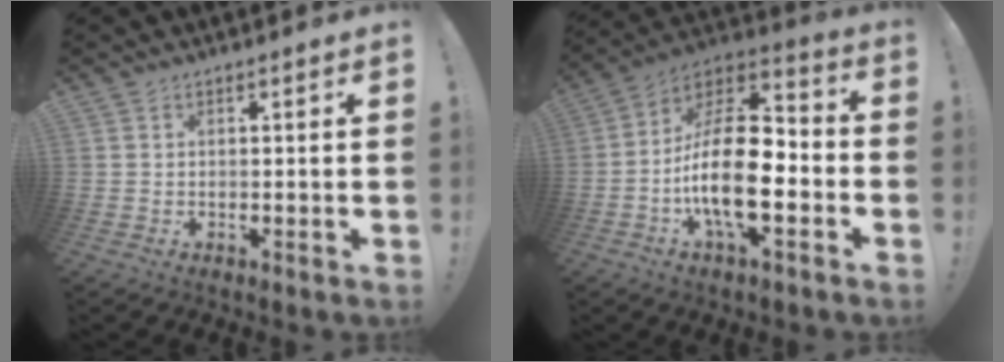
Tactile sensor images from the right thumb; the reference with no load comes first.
{"total": 20.2, "force": [-5.0, 8.9, 17.4], "torque": [-0.331, 0.017, -0.085]}